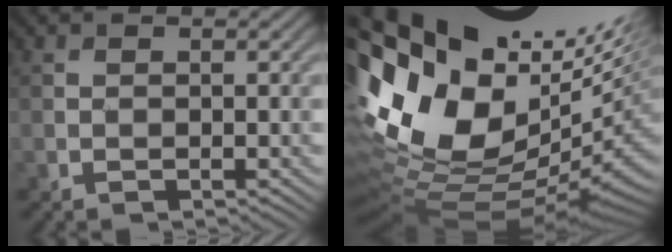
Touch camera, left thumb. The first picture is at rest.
{"total": 19.4, "force": [3.9, 10.2, 16.0], "torque": [-0.293, -0.003, 0.112]}